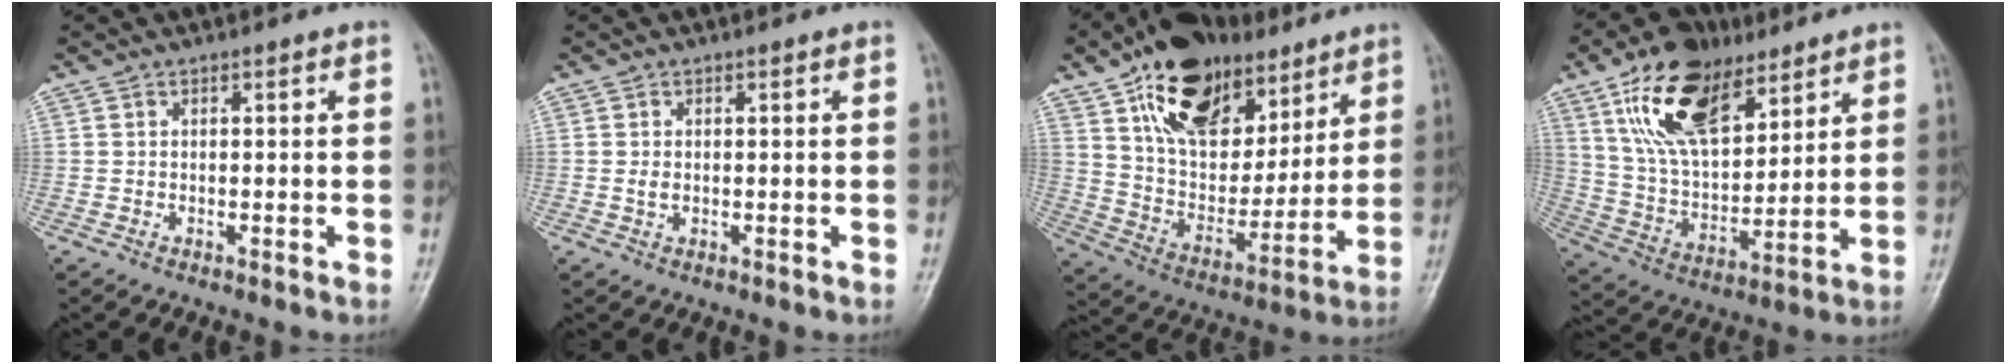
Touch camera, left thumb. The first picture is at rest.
{"total": 1.4, "force": [0.1, 1.0, 1.0], "torque": [-0.017, -0.001, 0.003]}
{"total": 23.5, "force": [13.6, 13.6, 13.5], "torque": [-0.177, -0.042, 0.238]}
{"total": 19.2, "force": [10.8, 10.0, 12.4], "torque": [-0.184, -0.035, 0.204]}